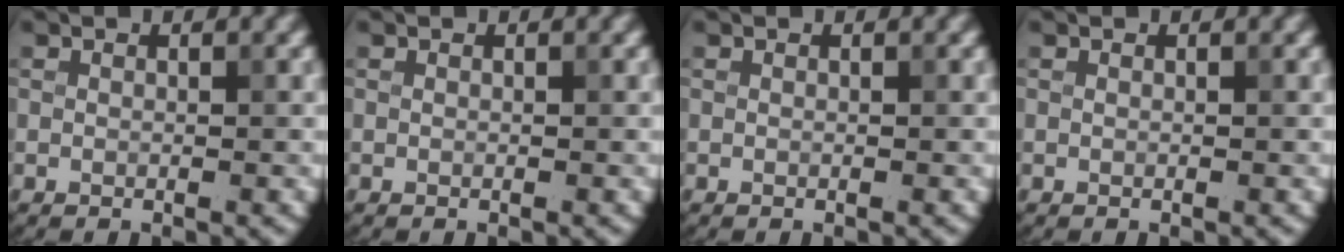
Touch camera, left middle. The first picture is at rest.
{"total": 0.0}
{"total": 0.0}
{"total": 0.0}